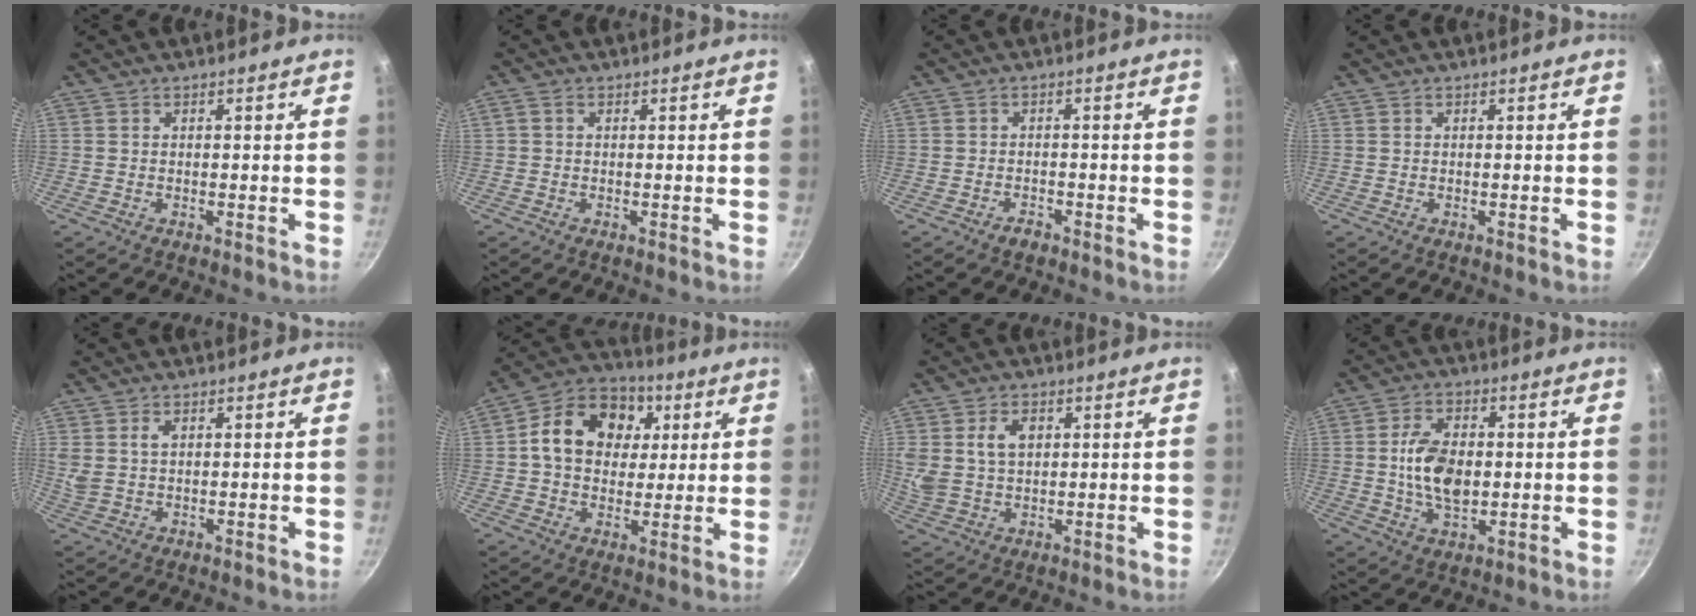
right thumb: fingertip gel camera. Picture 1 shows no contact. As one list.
[{"total": 1.1, "force": [0.2, 0.8, 0.7], "torque": [-0.014, 0.006, 0.002]}, {"total": 2.0, "force": [-1.5, 1.1, 0.9], "torque": [-0.009, 0.017, -0.023]}, {"total": 0.0}, {"total": 4.4, "force": [1.5, 2.9, 3.0], "torque": [-0.051, -0.004, 0.032]}, {"total": 16.6, "force": [3.8, 12.7, 9.9], "torque": [-0.146, 0.015, 0.048]}, {"total": 8.6, "force": [2.5, 6.0, 5.6], "torque": [-0.096, -0.007, 0.051]}, {"total": 10.7, "force": [0.2, 6.6, 8.5], "torque": [-0.139, 0.001, 0.002]}]